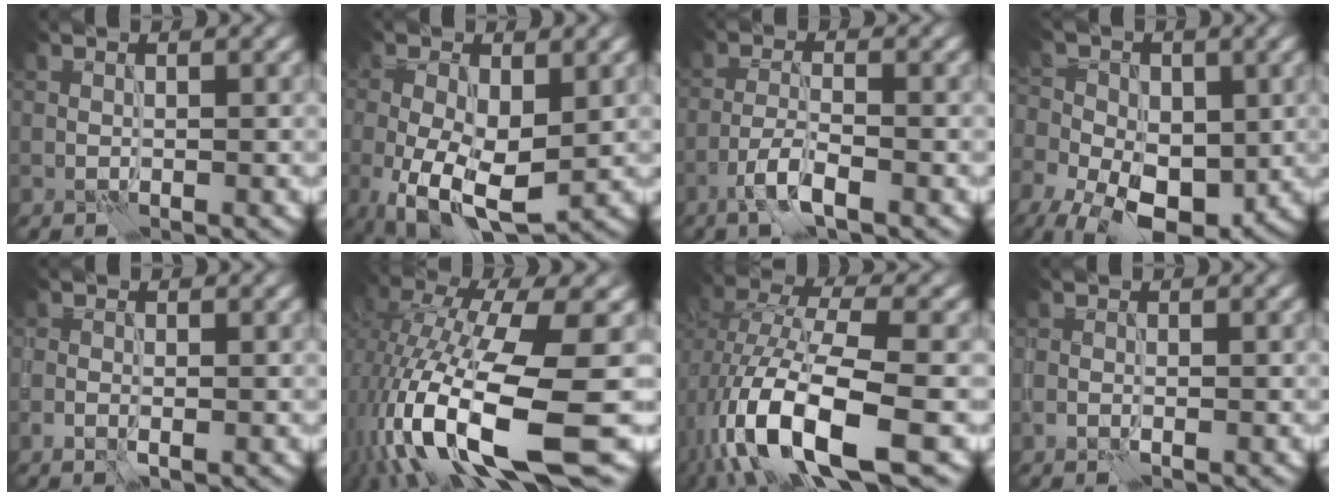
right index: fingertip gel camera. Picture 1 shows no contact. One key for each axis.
{"total": 9.3, "fx": -2.3, "fy": 4.8, "fz": 7.6, "tx": -0.150, "ty": -0.021, "tz": -0.034}
{"total": 3.3, "fx": -2.2, "fy": 0.7, "fz": 2.4, "tx": -0.053, "ty": 0.004, "tz": -0.047}
{"total": 10.9, "fx": -4.3, "fy": 6.8, "fz": 7.3, "tx": -0.149, "ty": -0.024, "tz": -0.071}
{"total": 0.6, "fx": -0.3, "fy": 0.1, "fz": 0.5, "tx": -0.010, "ty": -0.003, "tz": -0.004}
{"total": 14.6, "fx": -4.7, "fy": 4.3, "fz": 13.1, "tx": -0.255, "ty": -0.015, "tz": -0.070}
{"total": 12.7, "fx": -5.2, "fy": 5.1, "fz": 10.5, "tx": -0.217, "ty": -0.014, "tz": -0.092}
{"total": 0.0}